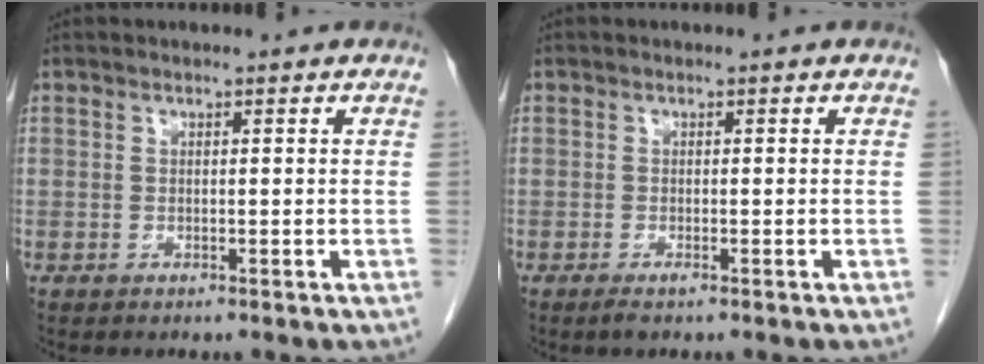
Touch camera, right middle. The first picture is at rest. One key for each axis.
{"total": 1.0, "fx": -0.7, "fy": 0.0, "fz": 0.7, "tx": -0.016, "ty": -0.003, "tz": -0.012}